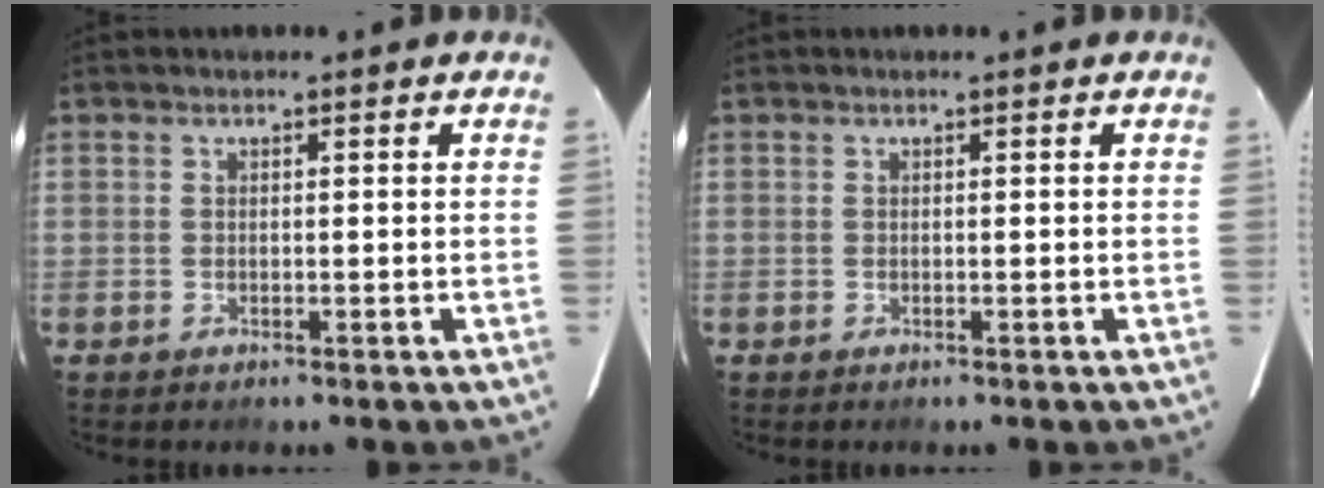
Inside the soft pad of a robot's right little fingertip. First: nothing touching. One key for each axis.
{"total": 0.0}